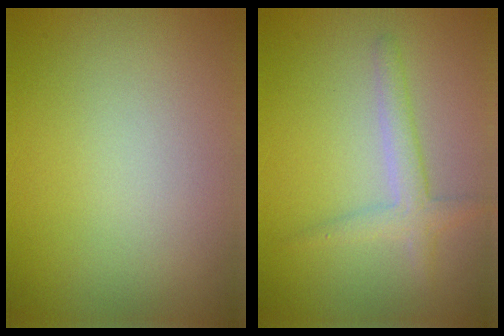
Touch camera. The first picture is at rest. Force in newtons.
{"total": 1.7, "press": 1.7, "slide": 0.2}